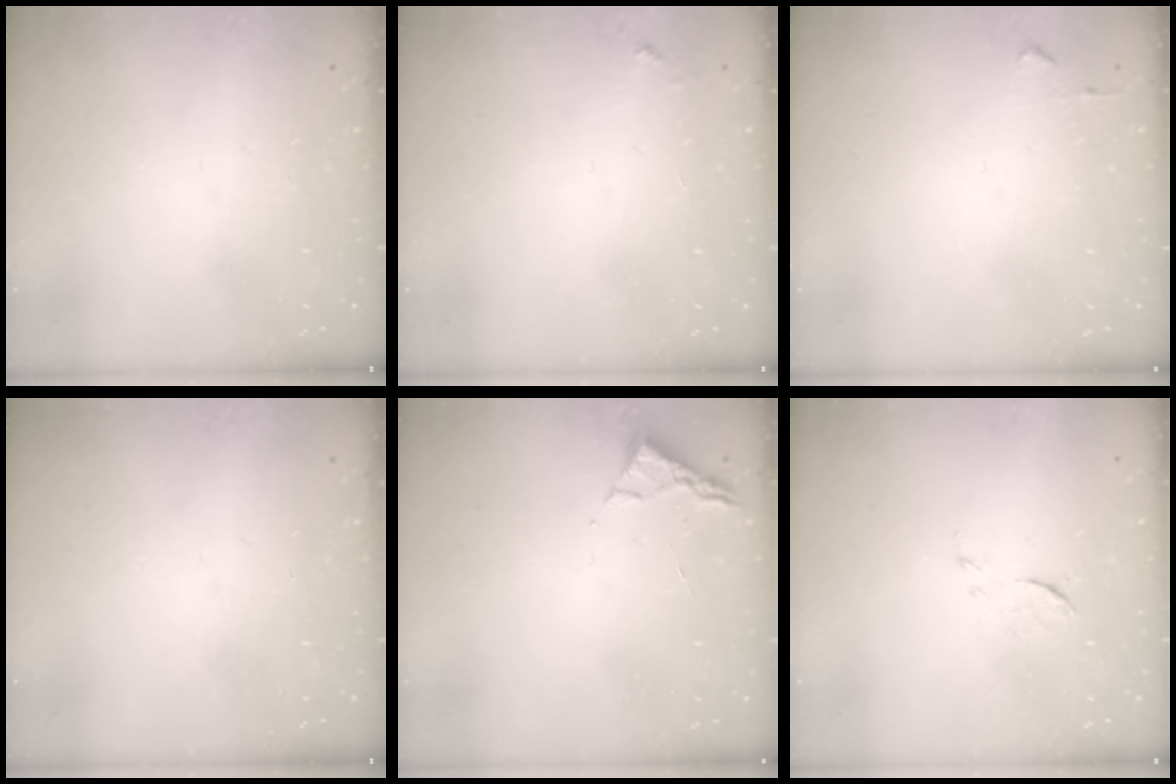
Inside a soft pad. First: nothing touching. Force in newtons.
{"total": 2.8, "press": 2.8, "slide": 0.2}
{"total": 5.1, "press": 5.0, "slide": 0.8}
{"total": 0.0}
{"total": 3.0, "press": 2.9, "slide": 0.4}
{"total": 6.2, "press": 6.2, "slide": 0.2}